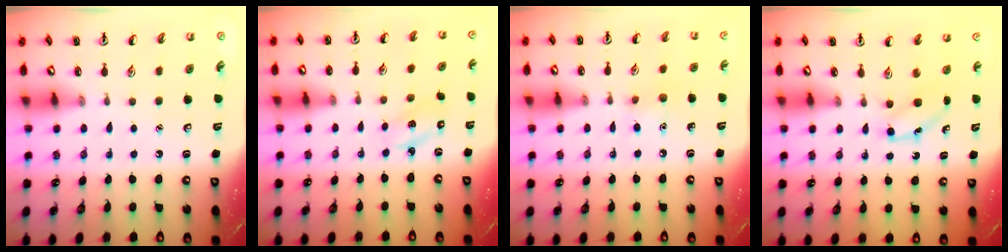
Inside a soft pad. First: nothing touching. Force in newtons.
{"total": 2.2, "press": 2.1, "slide": 0.7}
{"total": 6.4, "press": 6.2, "slide": 1.7}
{"total": 3.7, "press": 3.5, "slide": 1.1}